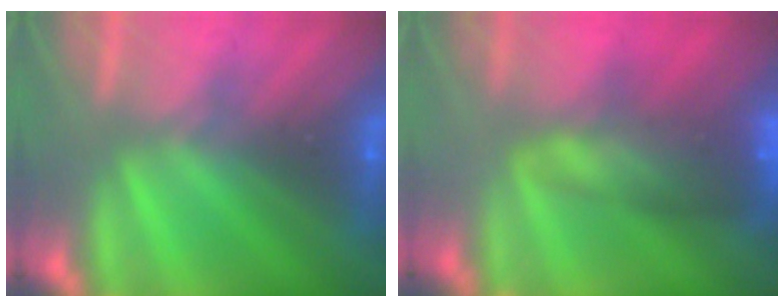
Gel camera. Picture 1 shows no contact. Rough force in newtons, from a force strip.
{"total": 7.6}